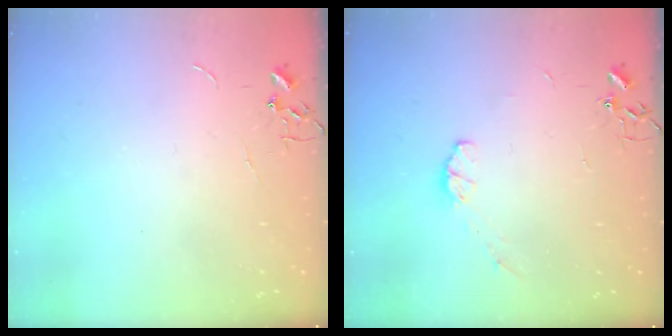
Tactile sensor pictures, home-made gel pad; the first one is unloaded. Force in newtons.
{"total": 4.5, "press": 4.5, "slide": 0.5}